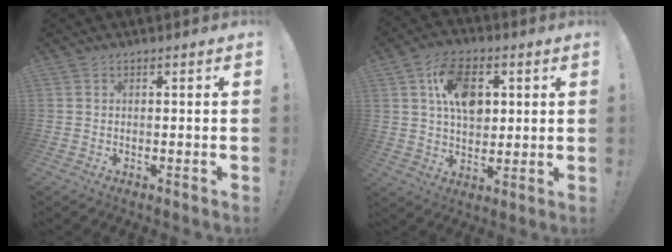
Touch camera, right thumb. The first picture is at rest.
{"total": 13.4, "force": [3.8, 9.1, 9.1], "torque": [-0.131, 0.008, 0.070]}